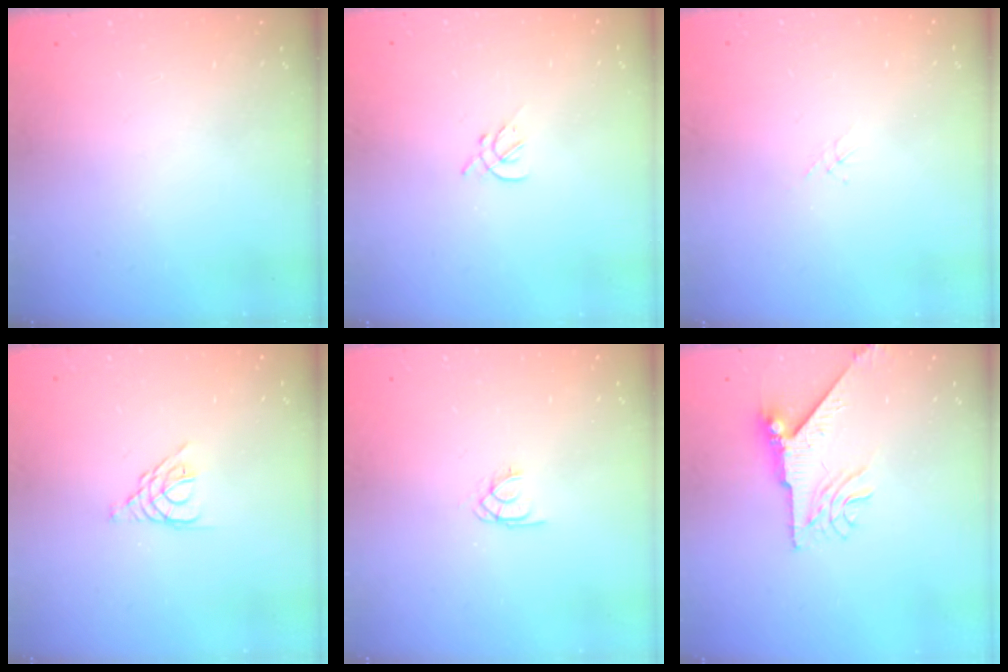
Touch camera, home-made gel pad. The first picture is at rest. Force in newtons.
{"total": 2.2, "press": 2.1, "slide": 0.6}
{"total": 1.3, "press": 1.2, "slide": 0.3}
{"total": 3.3, "press": 3.2, "slide": 0.5}
{"total": 1.8, "press": 1.8, "slide": 0.3}
{"total": 8.3, "press": 8.2, "slide": 0.8}